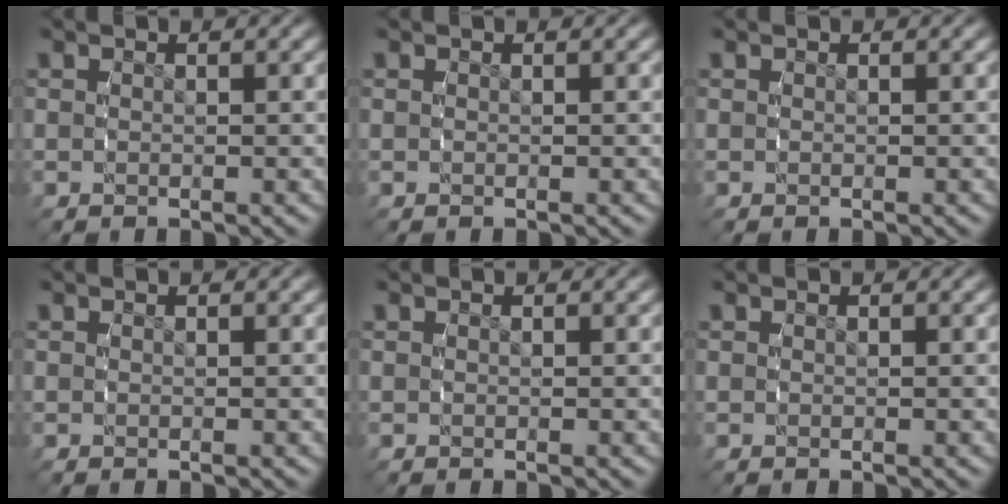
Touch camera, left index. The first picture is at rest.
{"total": 0.0}
{"total": 0.0}
{"total": 0.0}
{"total": 0.0}
{"total": 0.0}